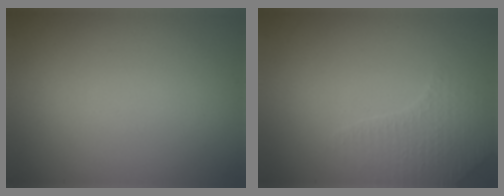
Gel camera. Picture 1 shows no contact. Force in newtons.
{"total": 2.6, "press": 2.5, "slide": 0.5}